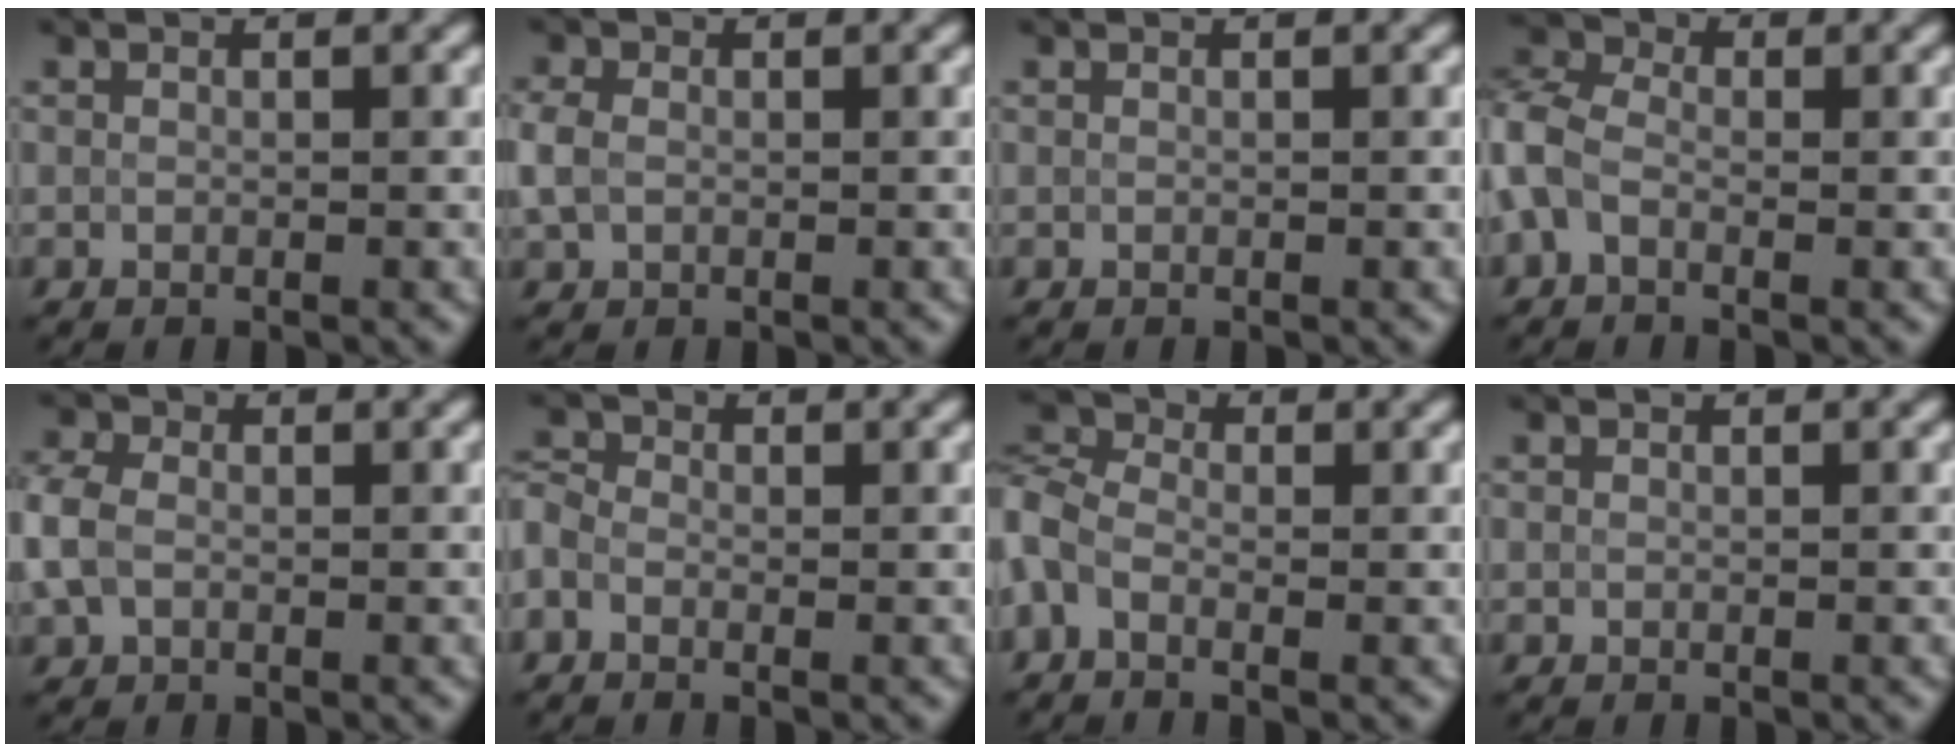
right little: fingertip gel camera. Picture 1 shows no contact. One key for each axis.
{"total": 2.2, "fx": -0.2, "fy": 1.7, "fz": 1.3, "tx": -0.028, "ty": 0.001, "tz": -0.011}
{"total": 0.0}
{"total": 4.0, "fx": -1.2, "fy": 2.7, "fz": 2.6, "tx": -0.057, "ty": 0.011, "tz": -0.042}
{"total": 3.3, "fx": -0.5, "fy": 2.5, "fz": 2.1, "tx": -0.048, "ty": 0.006, "tz": -0.022}
{"total": 1.9, "fx": -1.1, "fy": 1.3, "fz": 1.0, "tx": -0.012, "ty": 0.010, "tz": -0.028}
{"total": 3.3, "fx": -1.3, "fy": 1.9, "fz": 2.4, "tx": -0.042, "ty": 0.011, "tz": -0.045}
{"total": 0.0}